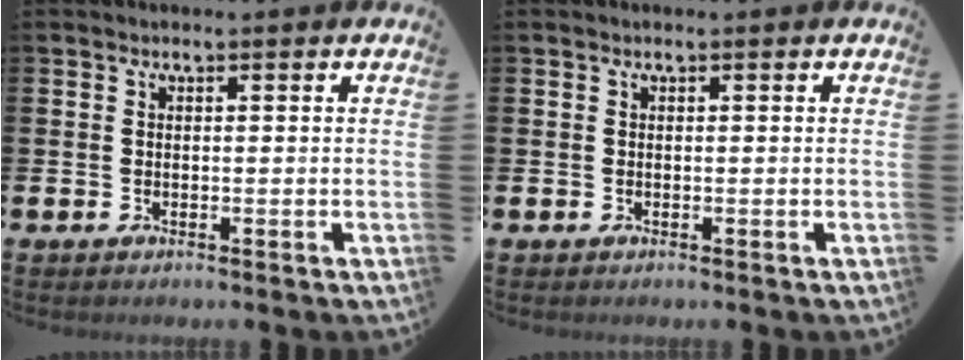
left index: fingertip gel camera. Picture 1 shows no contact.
{"total": 0.0}